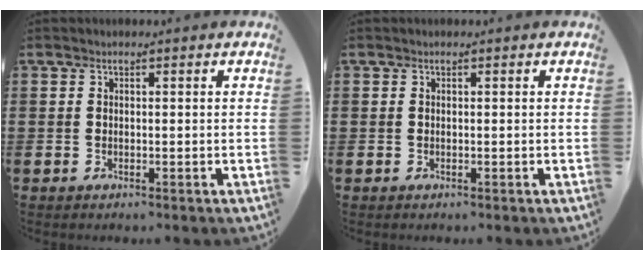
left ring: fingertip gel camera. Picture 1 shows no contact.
{"total": 0.0}